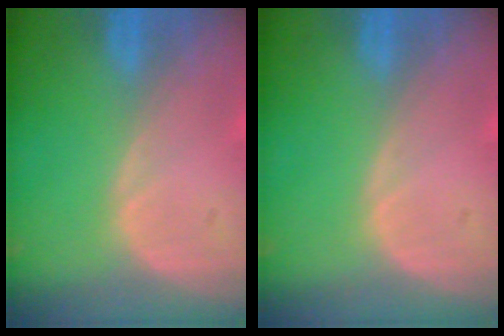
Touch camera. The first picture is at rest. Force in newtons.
{"total": 0.0}